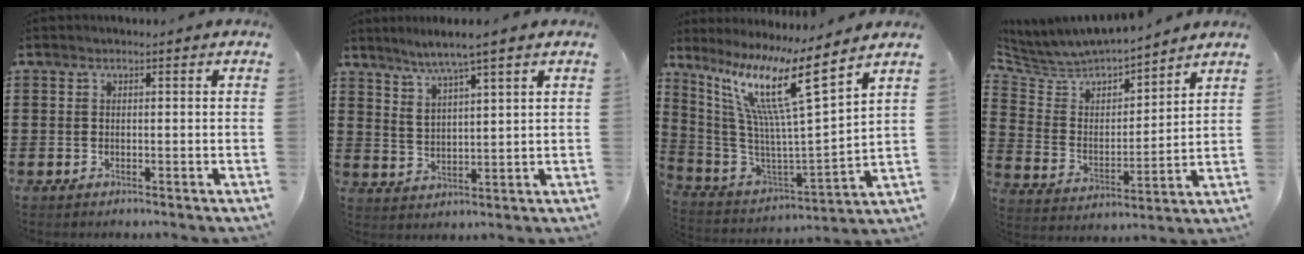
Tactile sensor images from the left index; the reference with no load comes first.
{"total": 4.7, "force": [3.8, -0.3, 2.8], "torque": [-0.064, -0.013, 0.063]}
{"total": 13.8, "force": [8.1, 0.2, 11.2], "torque": [-0.247, -0.056, 0.120]}
{"total": 4.7, "force": [4.5, 1.1, -0.2], "torque": [-0.032, -0.039, 0.070]}